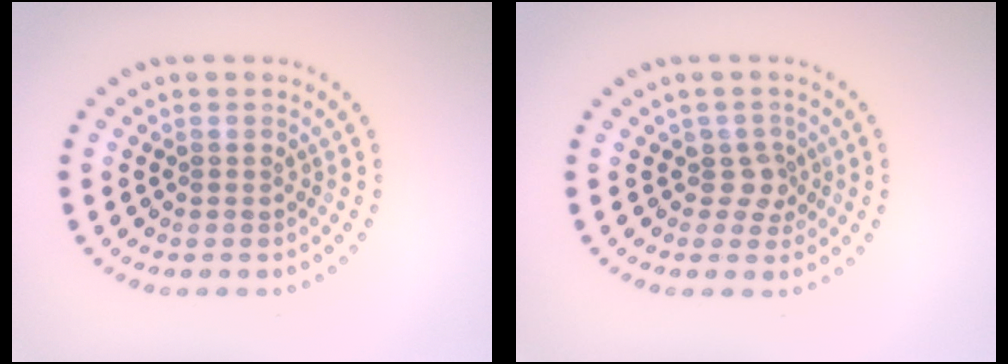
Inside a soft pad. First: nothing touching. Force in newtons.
{"total": 2.0, "press": 1.5, "slide": 1.3}